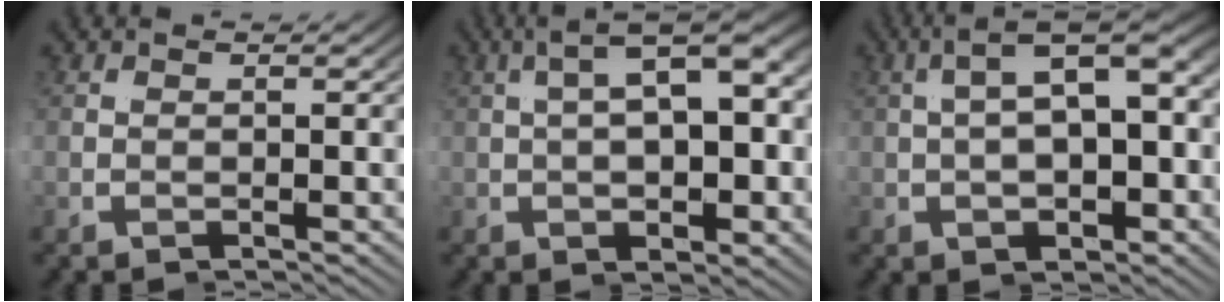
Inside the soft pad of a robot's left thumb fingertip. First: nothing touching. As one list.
[{"total": 7.0, "force": [1.1, 2.6, 6.4], "torque": [-0.074, 0.041, -0.002]}, {"total": 8.7, "force": [0.9, 4.6, 7.3], "torque": [-0.094, 0.026, -0.005]}]